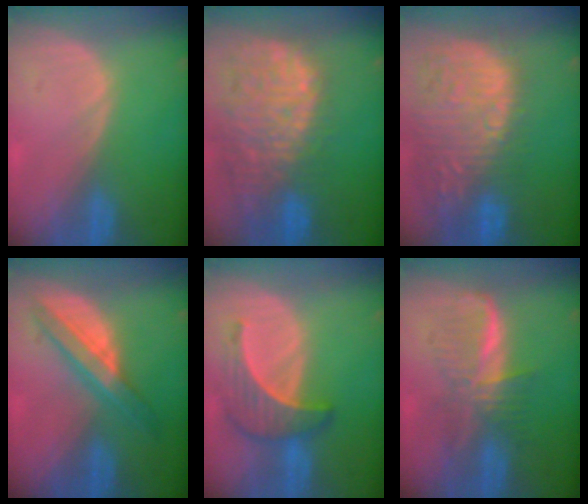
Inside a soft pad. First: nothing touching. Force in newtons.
{"total": 14.2, "press": 11.8, "slide": 7.9}
{"total": 15.6, "press": 12.7, "slide": 9.0}
{"total": 6.0, "press": 6.0, "slide": 0.1}
{"total": 6.4, "press": 6.4, "slide": 0.3}
{"total": 6.2, "press": 6.2, "slide": 0.4}